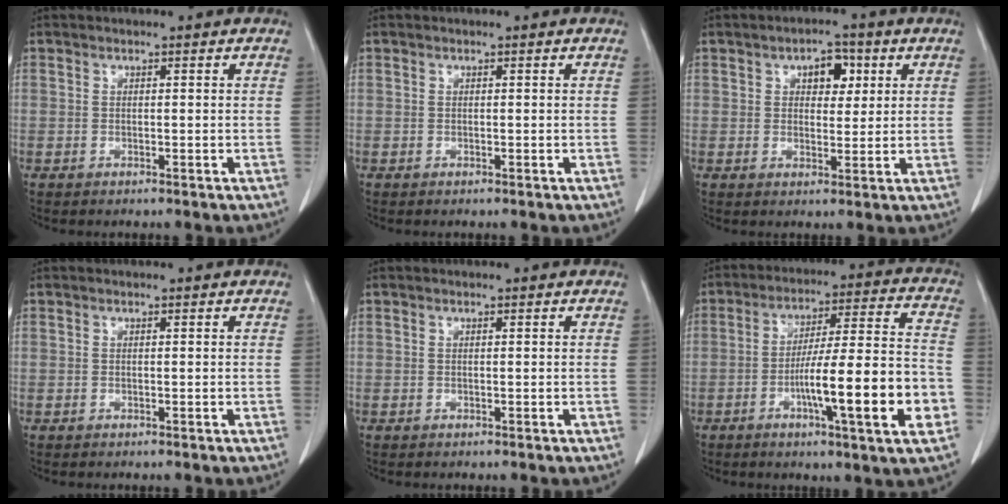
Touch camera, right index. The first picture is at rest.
{"total": 0.0}
{"total": 4.8, "force": [1.9, 2.7, 3.5], "torque": [-0.049, 0.012, 0.028]}
{"total": 0.0}
{"total": 0.0}
{"total": 16.7, "force": [-5.0, 0.8, 15.9], "torque": [-0.241, 0.004, -0.073]}